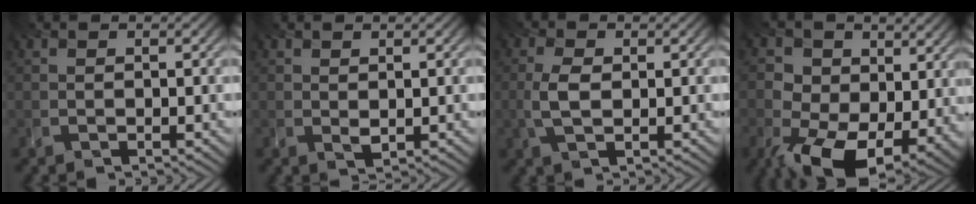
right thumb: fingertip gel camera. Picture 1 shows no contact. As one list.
[{"total": 0.9, "force": [0.4, 0.5, 0.7], "torque": [-0.015, -0.002, 0.011]}, {"total": 3.1, "force": [0.0, 1.5, 2.7], "torque": [-0.067, 0.001, -0.003]}, {"total": 14.4, "force": [-0.9, 10.7, 9.6], "torque": [-0.198, -0.048, 0.006]}]